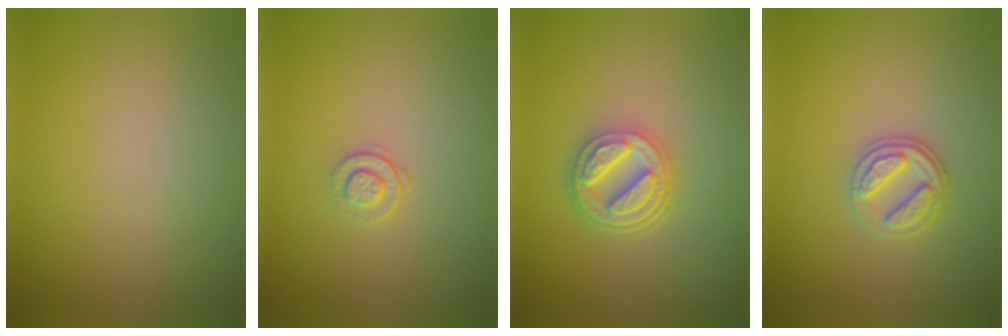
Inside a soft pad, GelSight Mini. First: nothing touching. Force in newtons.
{"total": 1.2, "press": 0.9, "slide": 0.8}
{"total": 5.2, "press": 3.9, "slide": 3.5}
{"total": 2.7, "press": 2.6, "slide": 0.5}